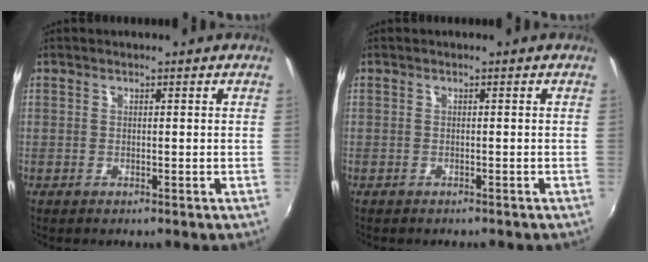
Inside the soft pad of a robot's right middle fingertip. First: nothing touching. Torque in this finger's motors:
{"motor_torque": [0.94, -1.20, 0.12, 0.06]}